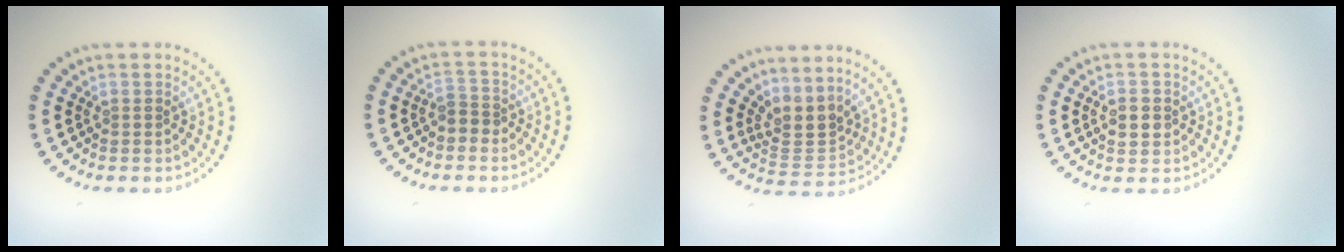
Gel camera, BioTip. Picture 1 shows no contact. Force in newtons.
{"total": 1.6, "press": 1.4, "slide": 0.7}
{"total": 3.0, "press": 2.1, "slide": 2.1}
{"total": 2.1, "press": 2.0, "slide": 0.2}